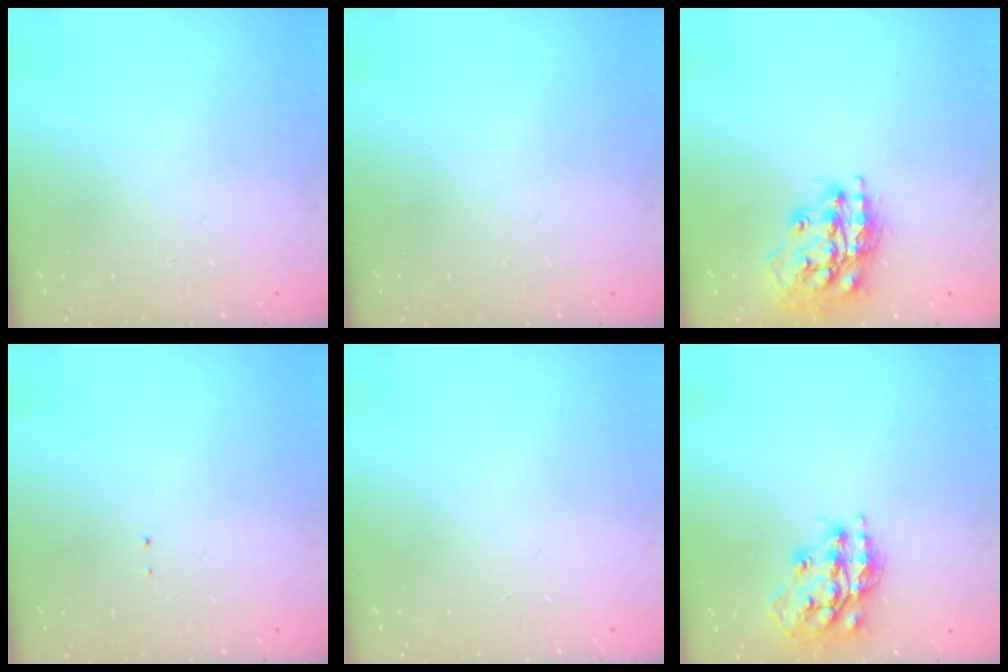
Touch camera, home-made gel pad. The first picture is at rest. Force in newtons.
{"total": 0.0}
{"total": 16.3, "press": 16.2, "slide": 1.1}
{"total": 0.7, "press": 0.7, "slide": 0.1}
{"total": 0.0}
{"total": 15.4, "press": 15.3, "slide": 1.1}